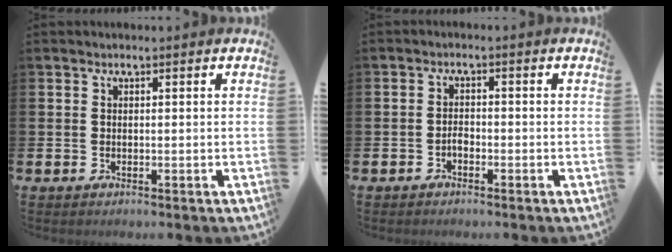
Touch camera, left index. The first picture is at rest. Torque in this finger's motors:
{"motor_torque": [0.29, 0.21, 0.11, 0.04]}